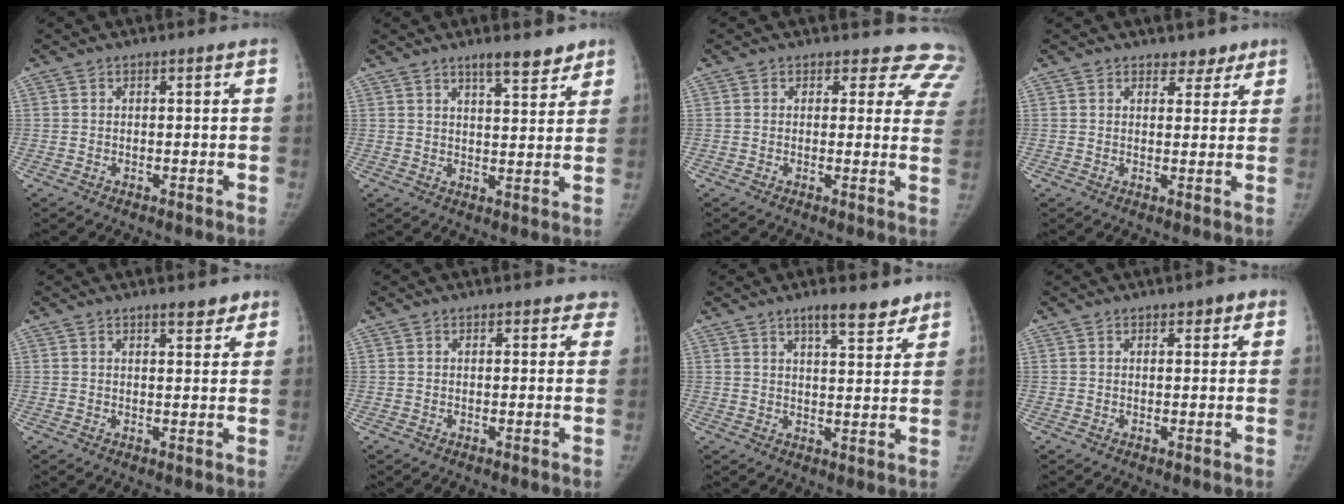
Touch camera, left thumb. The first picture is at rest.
{"total": 6.4, "force": [4.9, 1.7, 3.7], "torque": [-0.031, -0.033, 0.073]}
{"total": 10.8, "force": [9.0, 5.7, 1.8], "torque": [0.041, -0.040, 0.060]}
{"total": 3.0, "force": [2.3, 1.9, 0.6], "torque": [0.023, -0.012, 0.029]}
{"total": 3.4, "force": [2.5, 1.2, 2.0], "torque": [-0.008, -0.014, 0.034]}
{"total": 2.4, "force": [1.9, 1.4, 0.6], "torque": [0.030, -0.003, 0.009]}
{"total": 6.9, "force": [5.2, 1.9, 4.1], "torque": [-0.037, -0.033, 0.078]}
{"total": 2.4, "force": [1.3, 1.1, 1.7], "torque": [-0.006, -0.002, 0.016]}